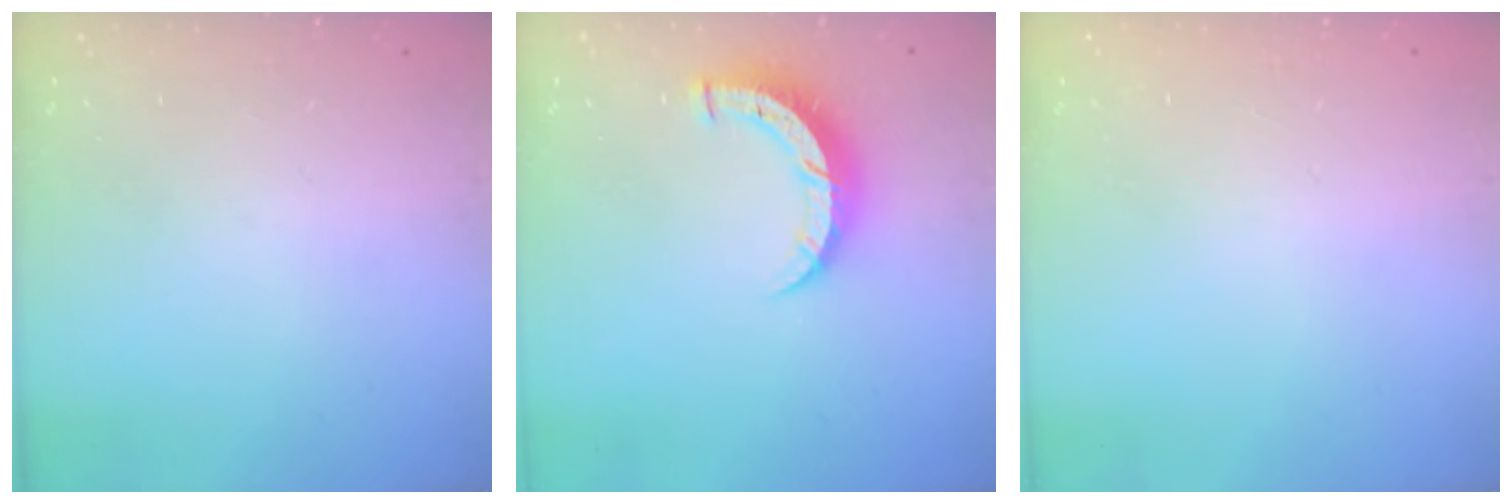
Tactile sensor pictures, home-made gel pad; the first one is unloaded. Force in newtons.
{"total": 7.2, "press": 7.2, "slide": 0.3}
{"total": 2.5, "press": 2.5, "slide": 0.2}